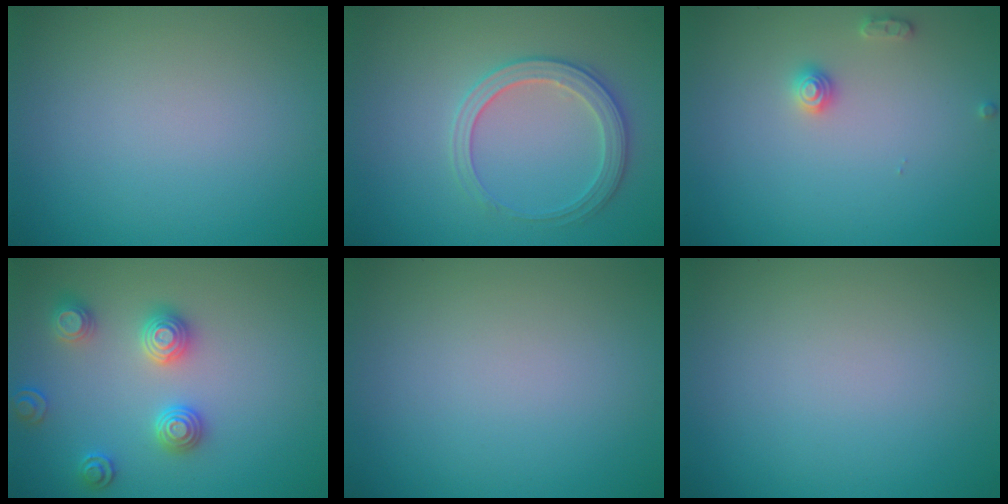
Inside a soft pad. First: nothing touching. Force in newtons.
{"total": 3.0, "press": 2.9, "slide": 0.2}
{"total": 1.4, "press": 1.4, "slide": 0.1}
{"total": 3.3, "press": 3.3, "slide": 0.3}
{"total": 0.0}
{"total": 0.0}